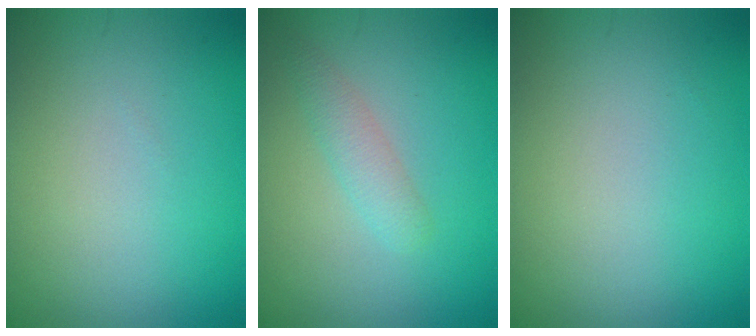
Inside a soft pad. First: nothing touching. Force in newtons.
{"total": 1.9, "press": 1.9, "slide": 0.0}
{"total": 0.0}